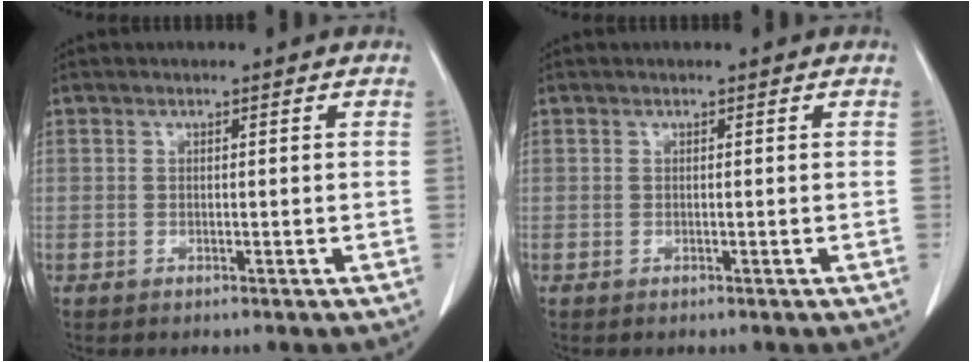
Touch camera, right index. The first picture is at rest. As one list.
[{"total": 0.0}]